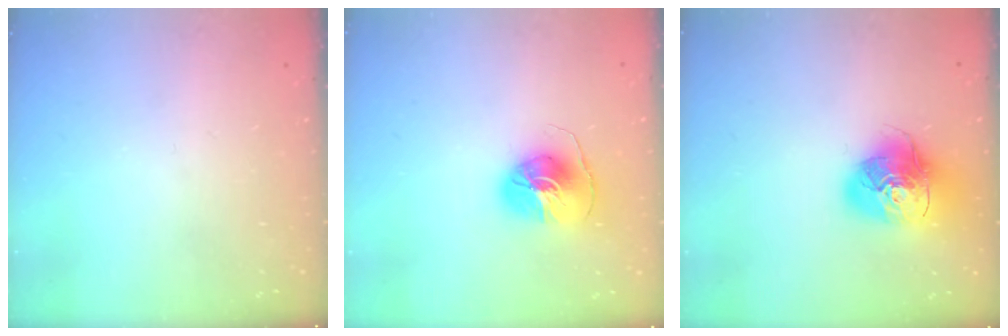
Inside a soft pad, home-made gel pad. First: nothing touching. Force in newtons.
{"total": 8.5, "press": 8.5, "slide": 0.2}
{"total": 15.9, "press": 15.8, "slide": 2.3}